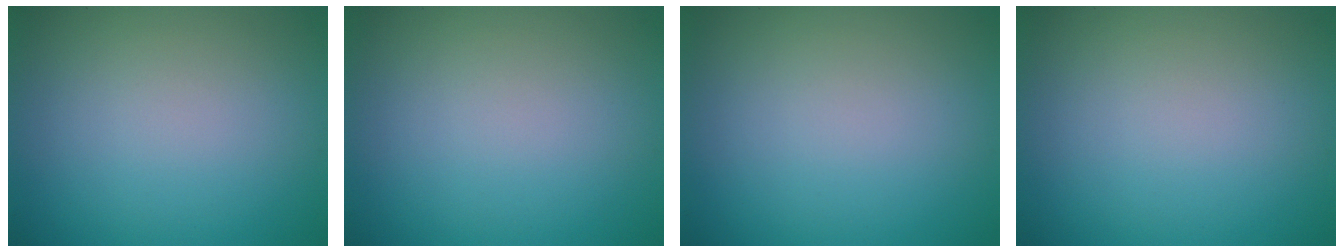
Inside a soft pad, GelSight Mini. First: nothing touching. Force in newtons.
{"total": 0.0}
{"total": 0.0}
{"total": 0.0}